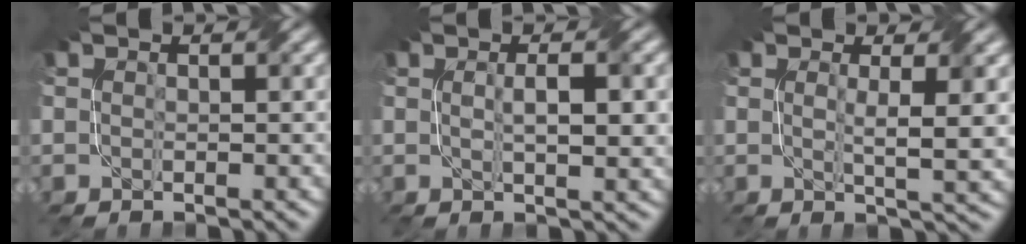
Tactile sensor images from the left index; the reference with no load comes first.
{"total": 3.8, "force": [0.5, 0.7, 3.7], "torque": [-0.062, 0.003, 0.010]}
{"total": 3.9, "force": [0.8, 0.7, 3.8], "torque": [-0.059, -0.007, 0.014]}